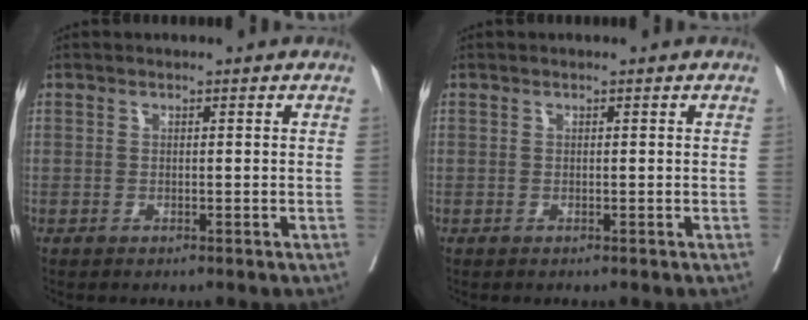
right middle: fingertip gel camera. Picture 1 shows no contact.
{"total": 0.0}